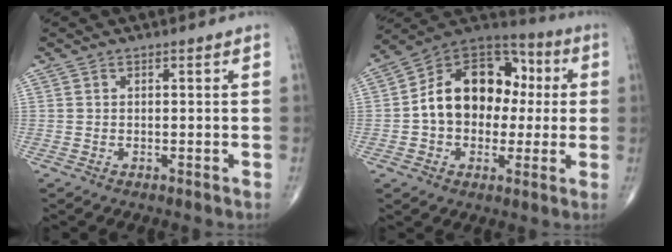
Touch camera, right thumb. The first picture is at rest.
{"total": 18.1, "force": [0.7, 13.2, 12.4], "torque": [-0.156, 0.040, 0.002]}